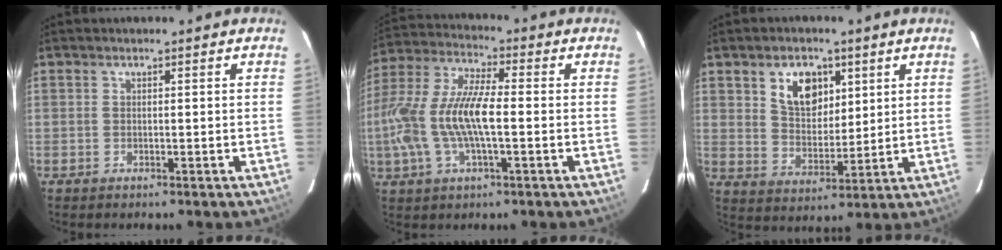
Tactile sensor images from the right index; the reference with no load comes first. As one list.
[{"total": 15.3, "force": [-2.3, 4.8, 14.4], "torque": [-0.295, 0.001, -0.047]}, {"total": 9.1, "force": [4.2, 5.9, 5.5], "torque": [-0.091, 0.007, 0.081]}]